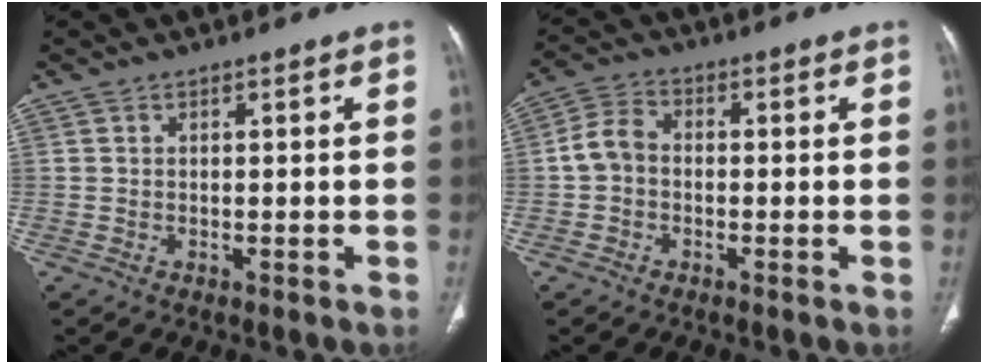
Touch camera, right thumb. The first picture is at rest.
{"total": 5.2, "force": [-0.8, 4.0, 3.3], "torque": [-0.055, 0.016, -0.027]}